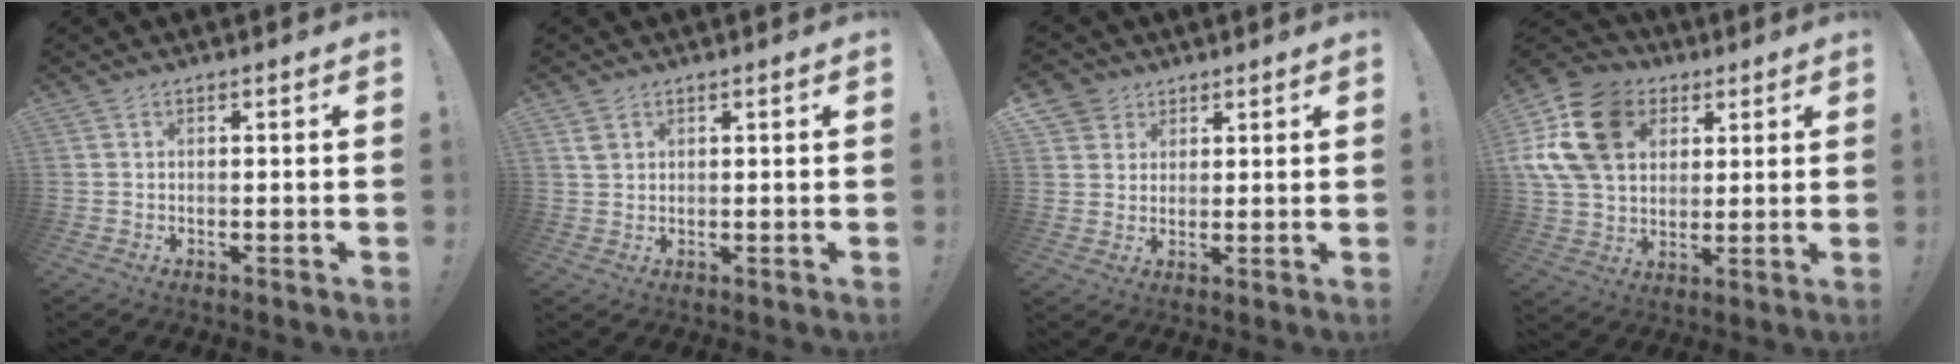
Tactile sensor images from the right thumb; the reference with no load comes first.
{"total": 2.3, "force": [1.4, 1.5, 1.1], "torque": [-0.007, -0.007, 0.024]}
{"total": 5.5, "force": [3.0, 4.6, 0.7], "torque": [-0.011, -0.022, 0.059]}
{"total": 20.4, "force": [6.5, 15.5, 11.7], "torque": [-0.208, -0.022, 0.128]}